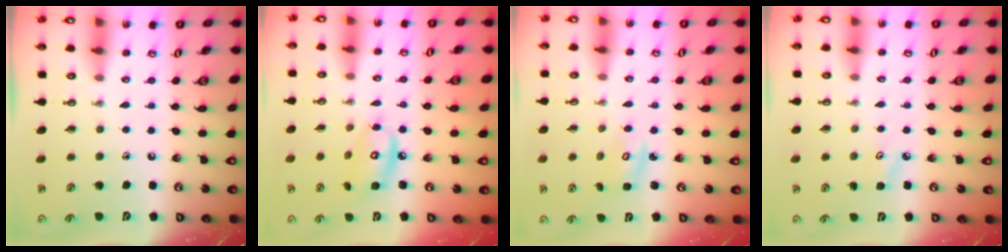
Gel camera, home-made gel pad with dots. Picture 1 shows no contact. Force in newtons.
{"total": 9.3, "press": 9.3, "slide": 0.6}
{"total": 2.9, "press": 2.9, "slide": 0.4}
{"total": 4.1, "press": 4.1, "slide": 0.5}